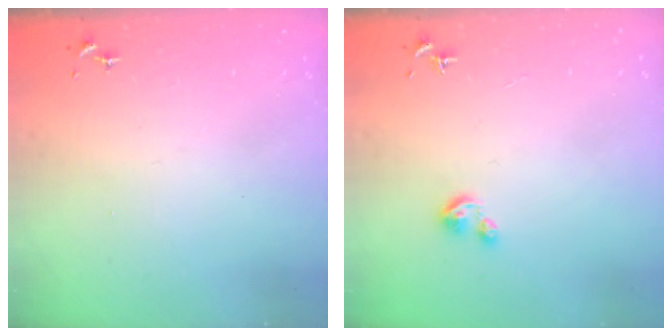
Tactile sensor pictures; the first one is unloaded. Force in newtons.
{"total": 2.8, "press": 2.8, "slide": 0.2}